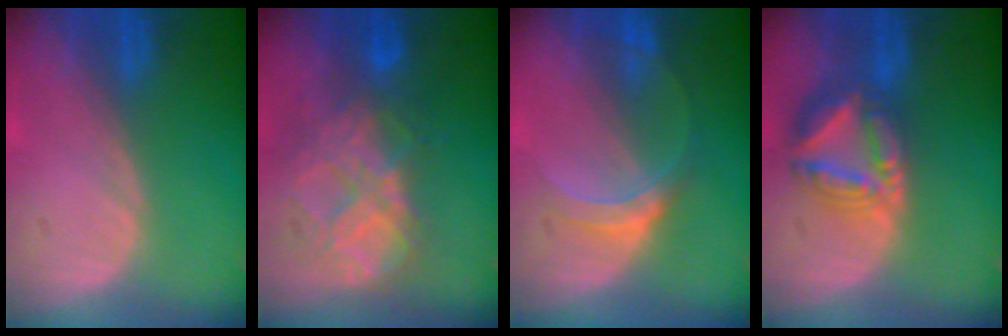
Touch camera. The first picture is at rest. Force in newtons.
{"total": 9.0, "press": 7.7, "slide": 4.6}
{"total": 4.5, "press": 4.1, "slide": 1.8}
{"total": 8.2, "press": 7.1, "slide": 4.1}